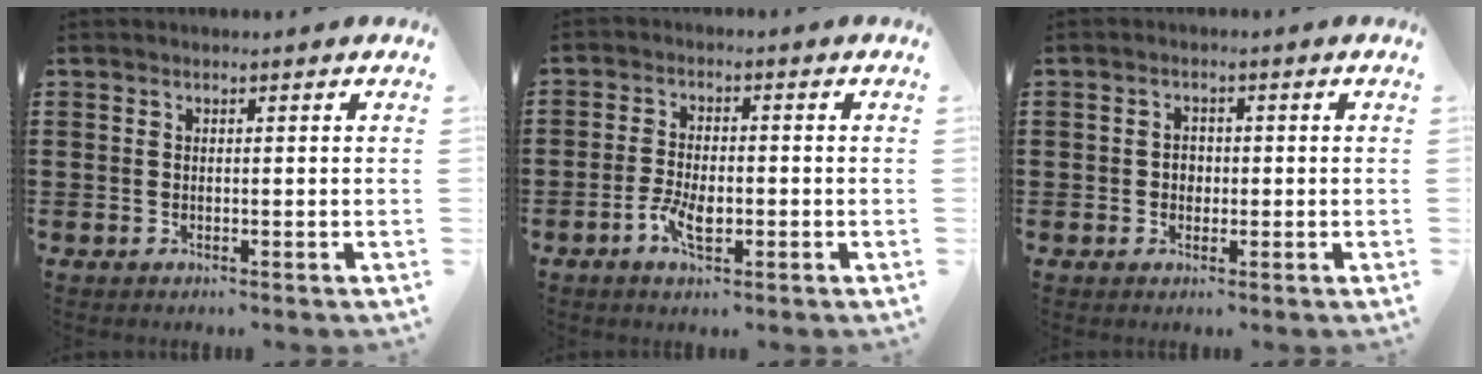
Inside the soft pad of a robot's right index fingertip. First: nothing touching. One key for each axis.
{"total": 4.7, "fx": -1.8, "fy": 2.1, "fz": 3.8, "tx": -0.084, "ty": -0.002, "tz": -0.036}
{"total": 1.7, "fx": -0.2, "fy": 1.5, "fz": 0.8, "tx": -0.019, "ty": 0.006, "tz": -0.007}